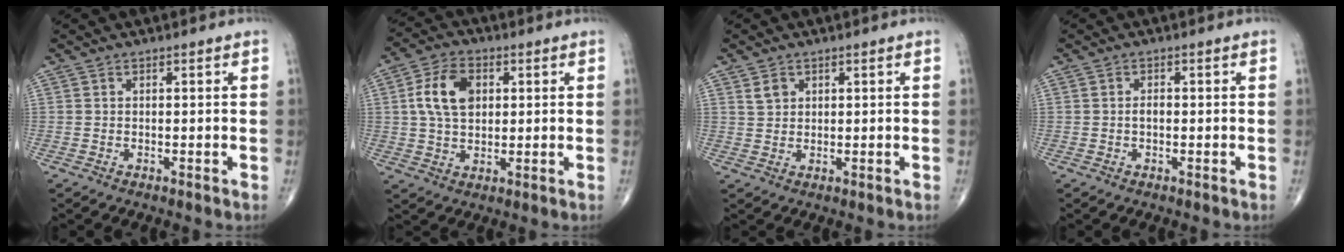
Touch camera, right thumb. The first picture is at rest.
{"total": 9.6, "force": [2.0, 6.2, 7.0], "torque": [-0.121, 0.005, 0.035]}
{"total": 2.5, "force": [1.3, 1.9, 1.0], "torque": [-0.010, -0.005, 0.026]}
{"total": 1.2, "force": [-0.2, 0.7, 1.0], "torque": [-0.016, 0.001, -0.004]}